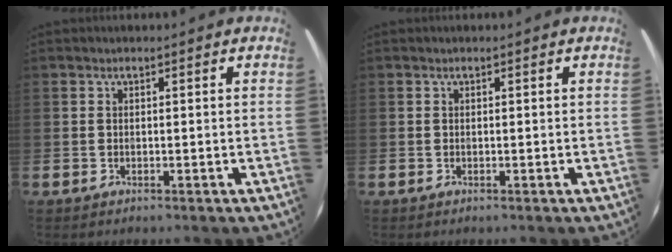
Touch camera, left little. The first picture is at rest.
{"total": 0.0}